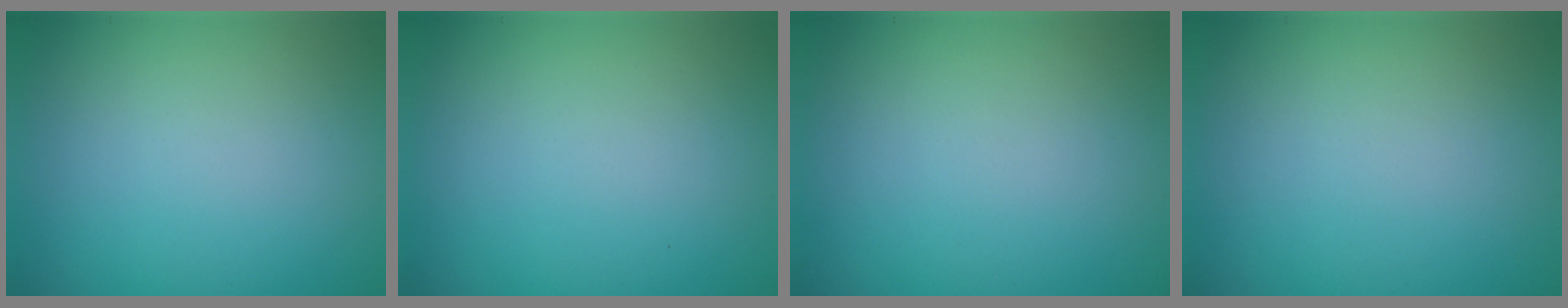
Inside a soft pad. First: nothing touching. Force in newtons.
{"total": 0.0}
{"total": 0.0}
{"total": 0.0}